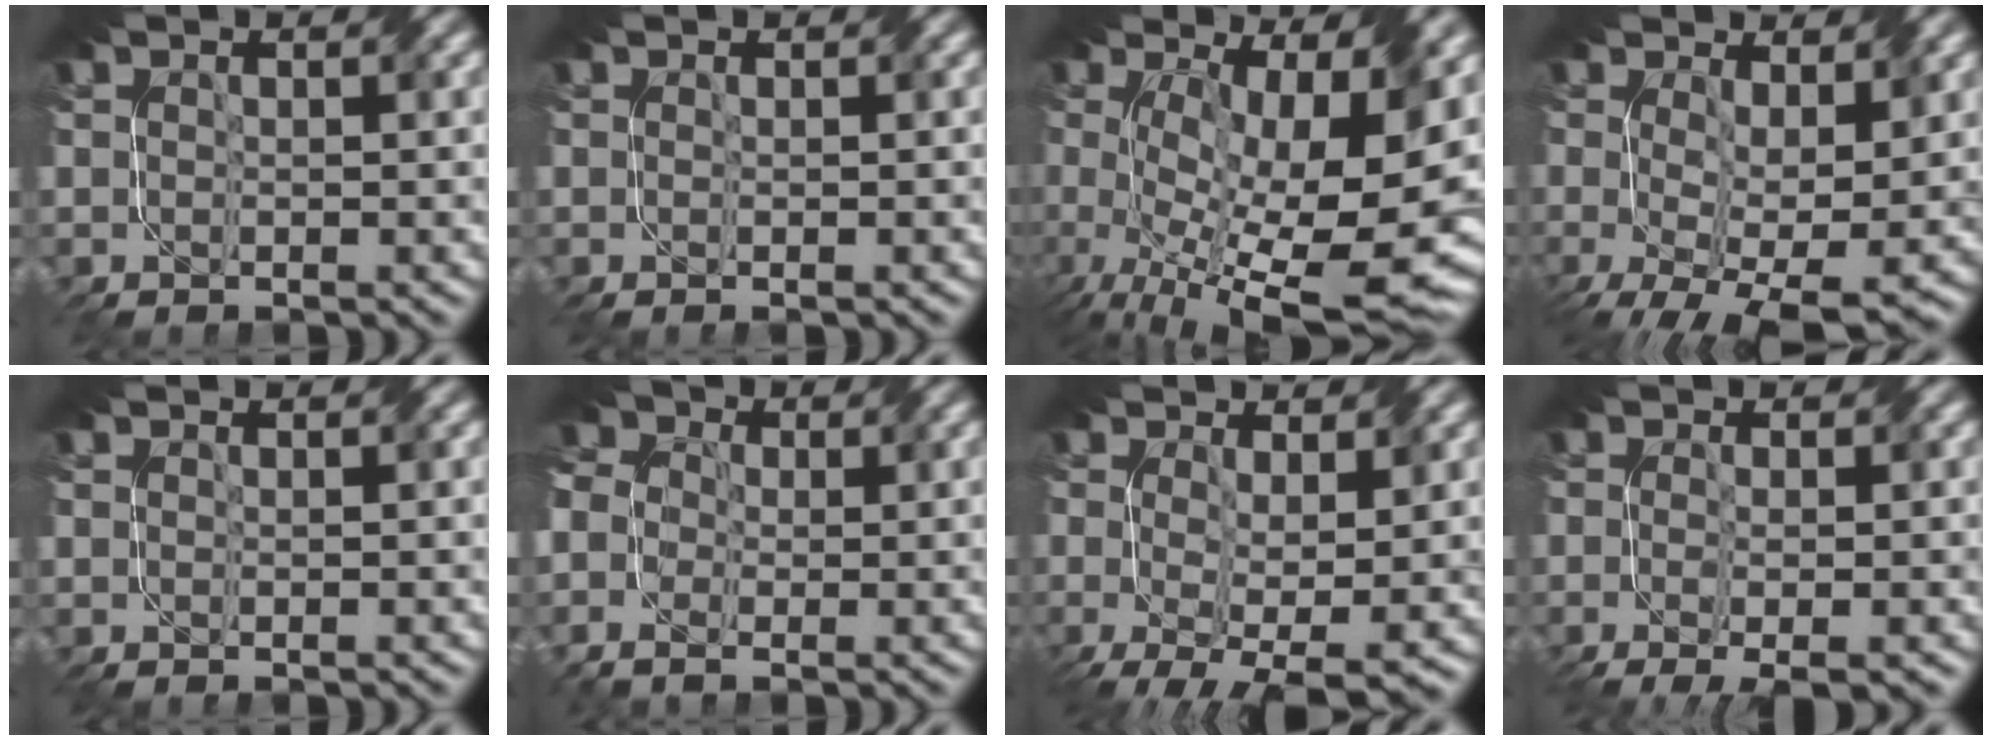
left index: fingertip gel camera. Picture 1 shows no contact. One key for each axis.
{"total": 0.7, "fx": -0.1, "fy": 0.2, "fz": 0.6, "tx": -0.002, "ty": -0.003, "tz": -0.001}
{"total": 15.7, "fx": -0.8, "fy": 6.6, "fz": 14.2, "tx": -0.213, "ty": -0.023, "tz": 0.012}
{"total": 9.4, "fx": -1.6, "fy": 5.1, "fz": 7.7, "tx": -0.141, "ty": -0.030, "tz": -0.005}
{"total": 0.0}
{"total": 5.6, "fx": -0.9, "fy": 4.3, "fz": 3.4, "tx": -0.090, "ty": 0.014, "tz": -0.017}
{"total": 7.3, "fx": -1.7, "fy": 3.4, "fz": 6.3, "tx": -0.120, "ty": -0.021, "tz": -0.014}
{"total": 3.6, "fx": -1.6, "fy": 1.1, "fz": 3.0, "tx": -0.050, "ty": -0.004, "tz": -0.020}